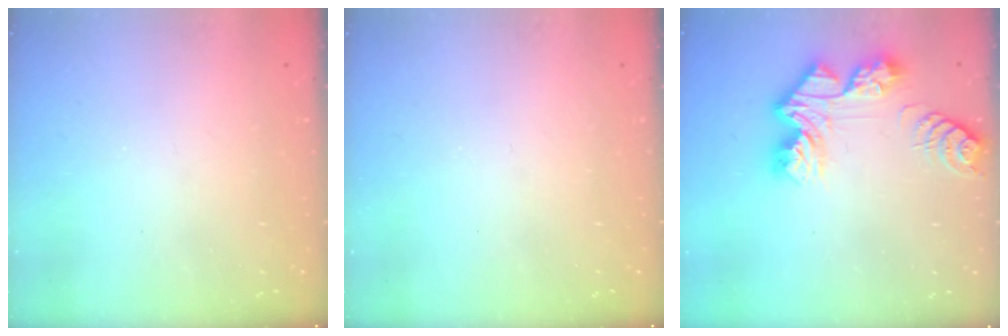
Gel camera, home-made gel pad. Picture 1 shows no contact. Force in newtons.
{"total": 0.0}
{"total": 12.0, "press": 12.0, "slide": 1.1}